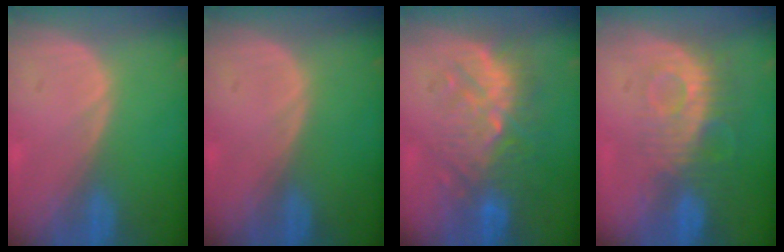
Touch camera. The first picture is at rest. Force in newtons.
{"total": 0.0}
{"total": 9.2, "press": 9.0, "slide": 1.8}
{"total": 9.2, "press": 8.1, "slide": 4.3}